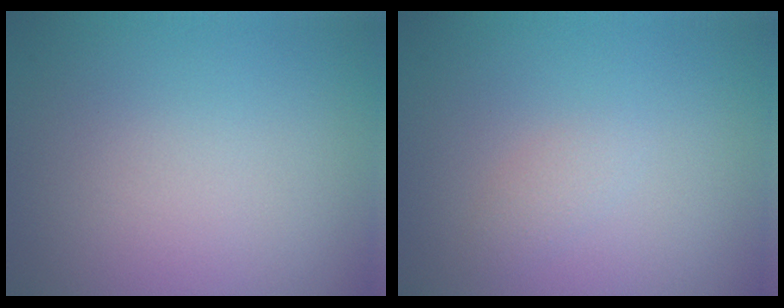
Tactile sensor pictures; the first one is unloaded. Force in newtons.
{"total": 1.0, "press": 1.0, "slide": 0.1}